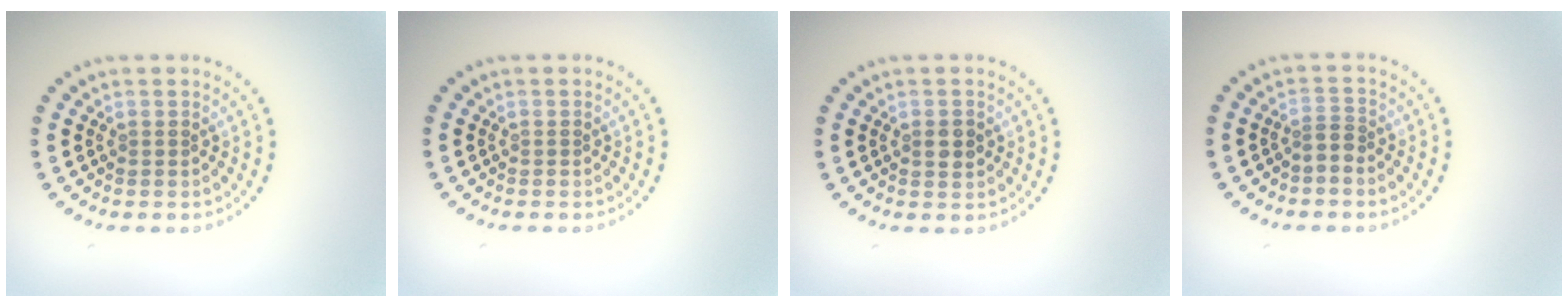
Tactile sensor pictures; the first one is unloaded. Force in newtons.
{"total": 0.0}
{"total": 1.5, "press": 1.5, "slide": 0.2}
{"total": 1.3, "press": 0.8, "slide": 1.1}